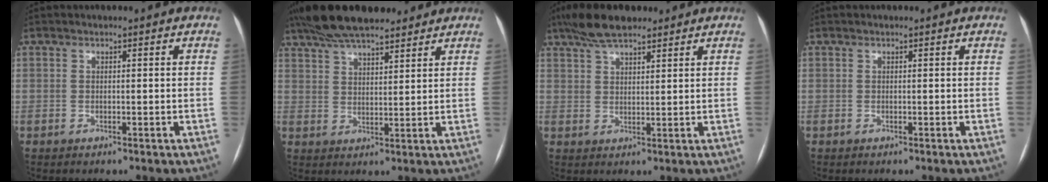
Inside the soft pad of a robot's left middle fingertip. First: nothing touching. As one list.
[{"total": 14.1, "force": [11.6, 3.7, 7.2], "torque": [-0.133, 0.038, 0.192]}, {"total": 7.0, "force": [5.4, 2.1, 4.0], "torque": [-0.080, 0.022, 0.096]}, {"total": 0.0}]